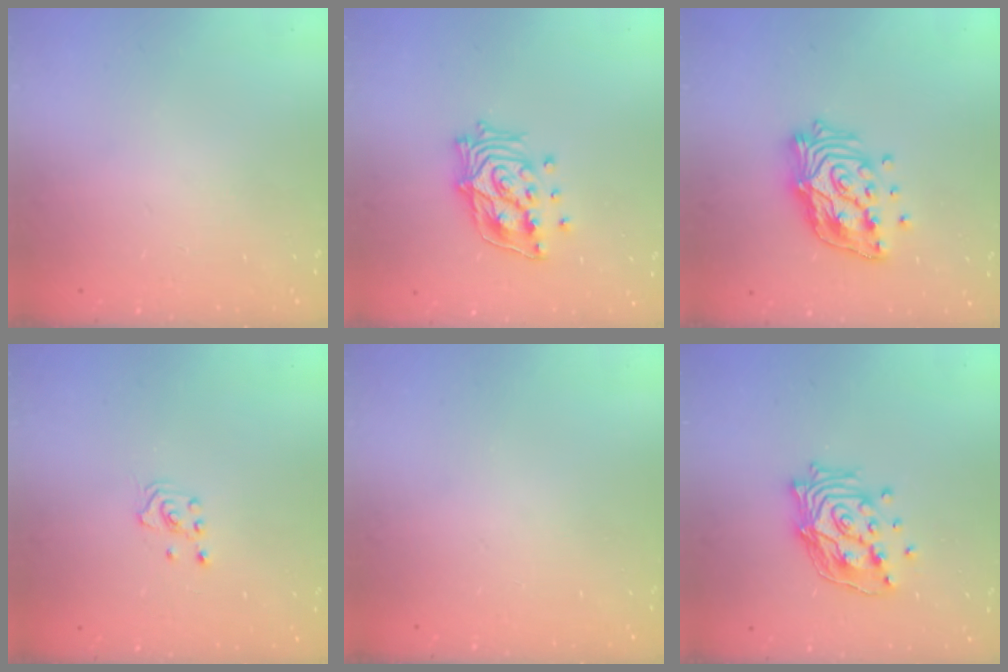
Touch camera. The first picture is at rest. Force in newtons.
{"total": 14.0, "press": 13.9, "slide": 1.7}
{"total": 15.1, "press": 15.1, "slide": 1.2}
{"total": 2.0, "press": 2.0, "slide": 0.3}
{"total": 0.0}
{"total": 14.8, "press": 14.6, "slide": 2.2}